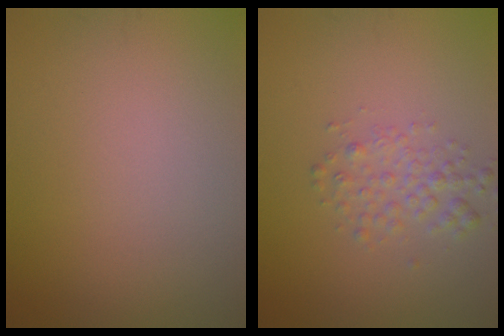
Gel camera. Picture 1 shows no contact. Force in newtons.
{"total": 2.2, "press": 2.2, "slide": 0.1}